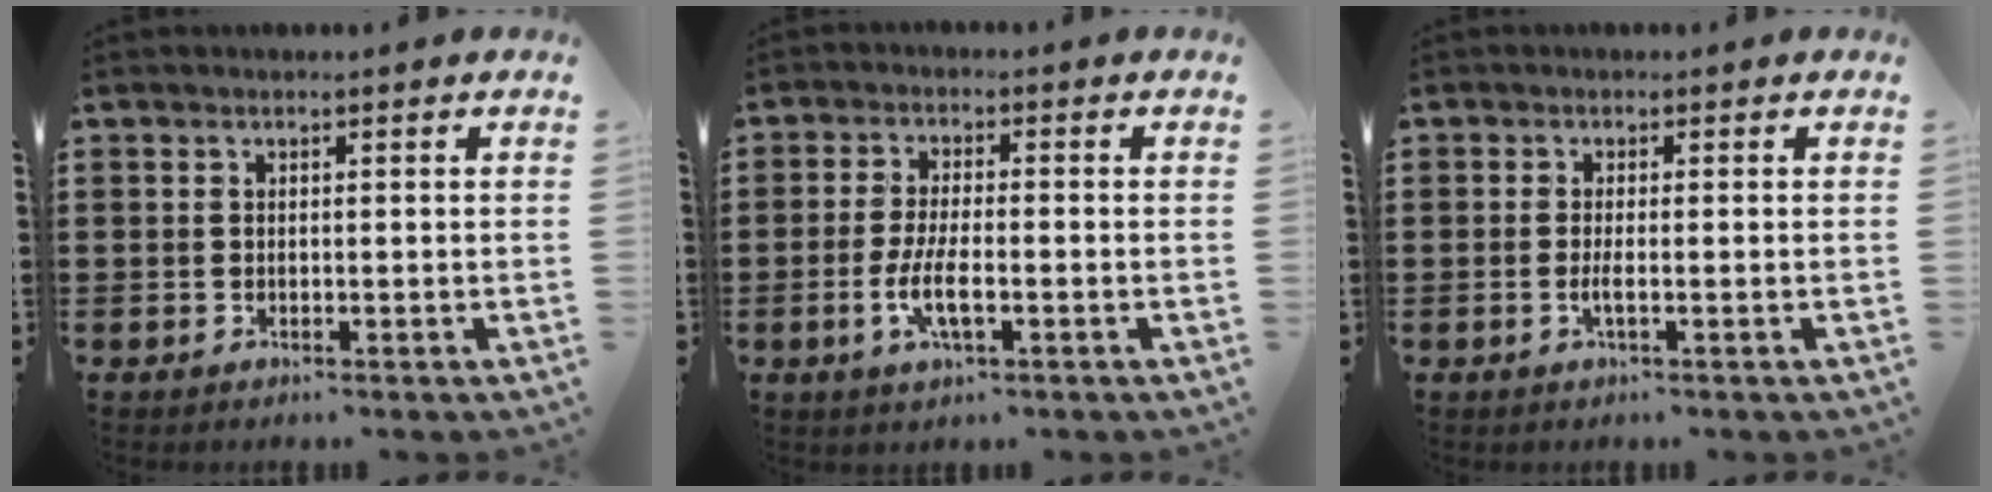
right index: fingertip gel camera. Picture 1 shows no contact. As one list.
[{"total": 5.2, "force": [-1.8, 1.6, 4.7], "torque": [-0.099, -0.003, -0.036]}, {"total": 1.6, "force": [-0.4, 0.1, 1.6], "torque": [-0.035, -0.005, -0.009]}]